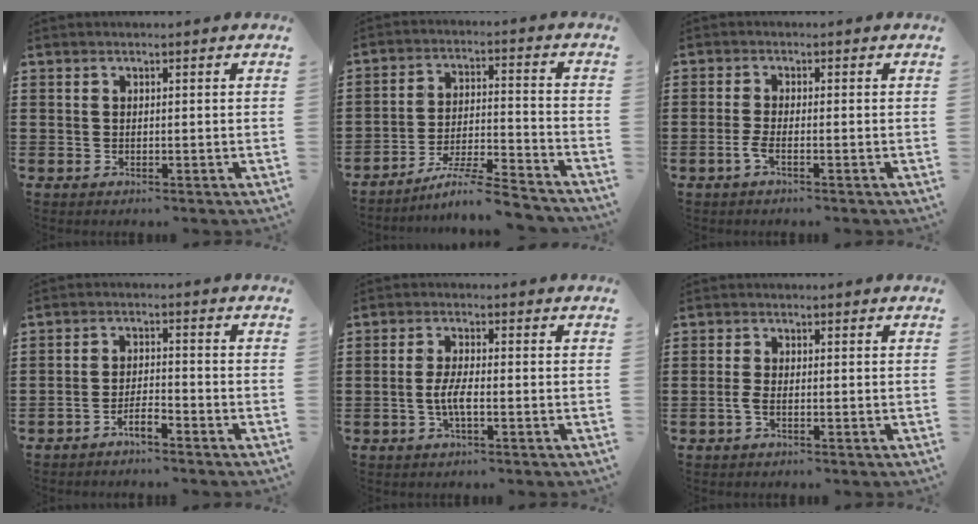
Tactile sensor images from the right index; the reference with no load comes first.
{"total": 7.4, "force": [-6.5, -0.2, 3.5], "torque": [-0.066, -0.007, -0.126]}
{"total": 2.2, "force": [-1.2, 0.2, 1.8], "torque": [-0.054, -0.009, -0.028]}
{"total": 2.8, "force": [-2.5, 0.4, 1.2], "torque": [-0.033, 0.007, -0.052]}
{"total": 4.0, "force": [-1.2, 0.6, 3.7], "torque": [-0.088, -0.010, -0.027]}
{"total": 1.7, "force": [-0.8, 0.2, 1.5], "torque": [-0.043, -0.010, -0.017]}